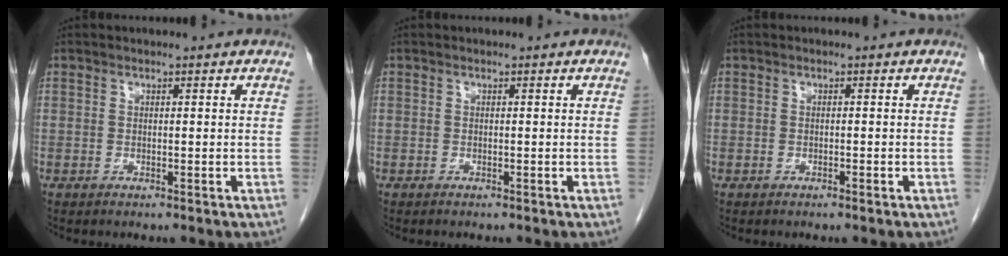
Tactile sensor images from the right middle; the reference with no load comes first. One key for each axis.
{"total": 0.0}
{"total": 0.6, "fx": -0.3, "fy": 0.1, "fz": 0.4, "tx": -0.010, "ty": 0.000, "tz": -0.004}